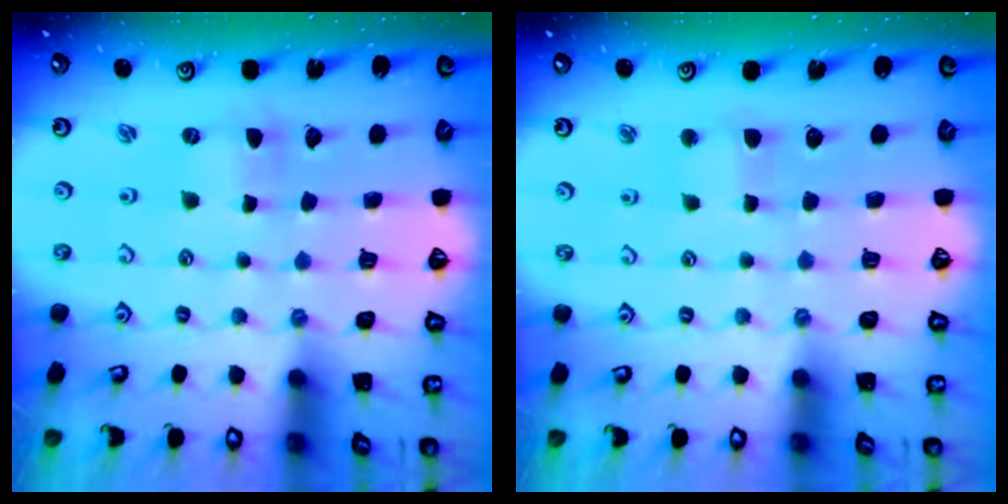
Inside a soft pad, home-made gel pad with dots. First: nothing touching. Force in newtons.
{"total": 2.7, "press": 2.6, "slide": 0.3}